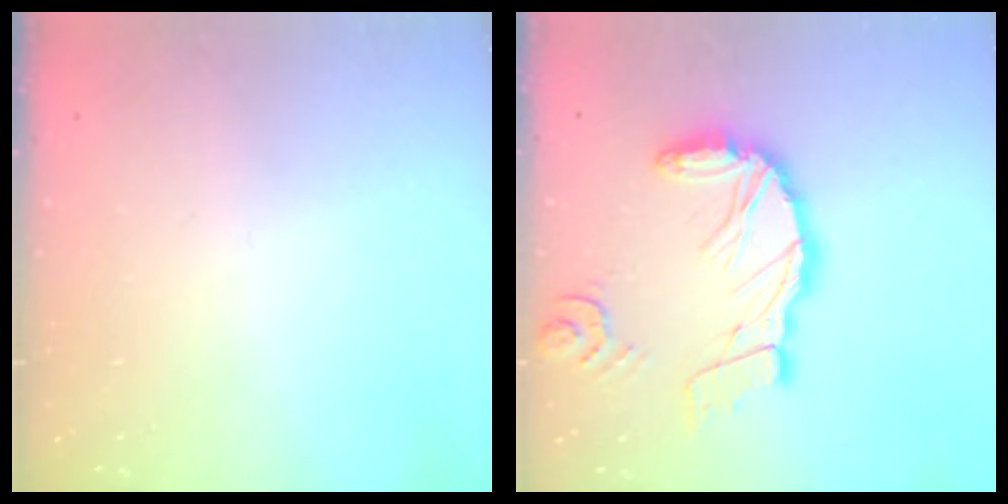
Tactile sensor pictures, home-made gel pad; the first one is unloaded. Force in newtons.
{"total": 15.8, "press": 15.6, "slide": 2.7}